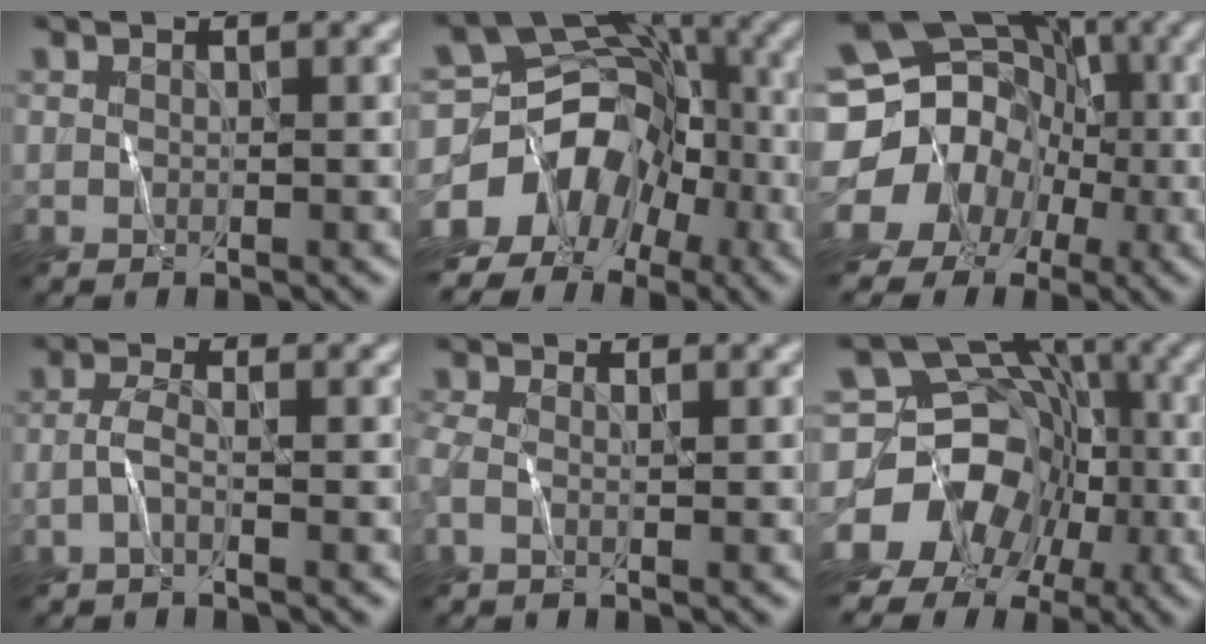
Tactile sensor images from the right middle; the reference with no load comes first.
{"total": 9.7, "force": [-5.7, 7.1, 3.3], "torque": [-0.054, 0.009, -0.101]}
{"total": 15.9, "force": [-3.7, 14.8, 4.3], "torque": [-0.110, 0.009, -0.095]}
{"total": 1.3, "force": [-0.8, -0.2, 1.0], "torque": [-0.029, 0.002, -0.020]}
{"total": 0.9, "force": [-0.2, 0.0, 0.8], "torque": [-0.032, -0.002, -0.009]}
{"total": 12.5, "force": [-6.1, 10.3, 3.5], "torque": [-0.050, -0.014, -0.118]}